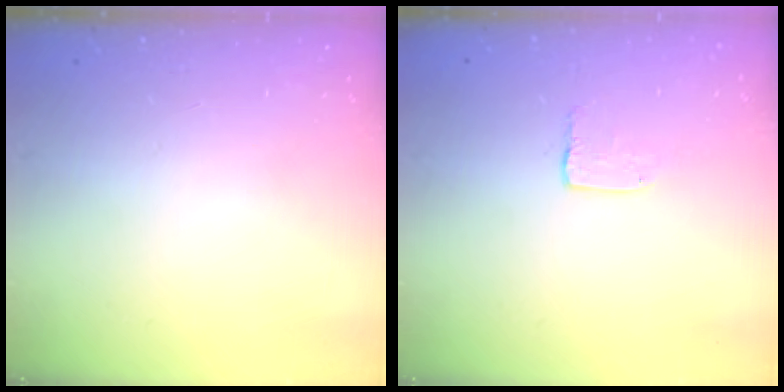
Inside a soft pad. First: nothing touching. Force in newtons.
{"total": 3.2, "press": 3.2, "slide": 0.2}